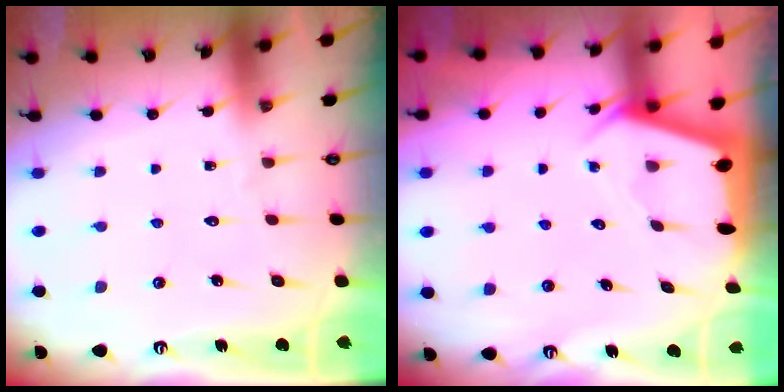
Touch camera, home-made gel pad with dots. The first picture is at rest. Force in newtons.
{"total": 2.5, "press": 2.5, "slide": 0.3}